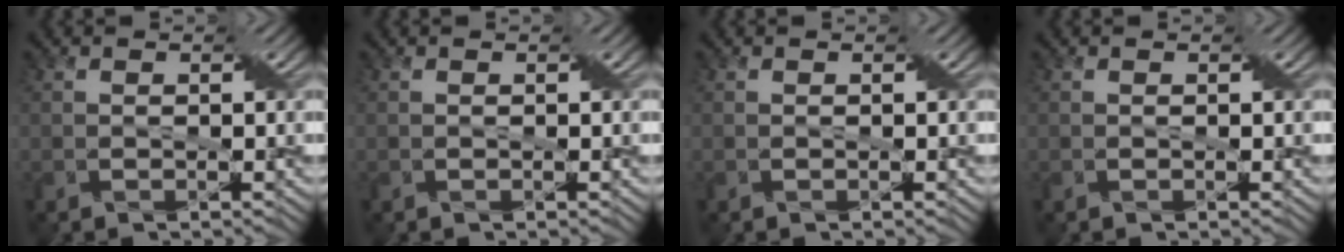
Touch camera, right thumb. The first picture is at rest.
{"total": 0.0}
{"total": 0.0}
{"total": 0.0}